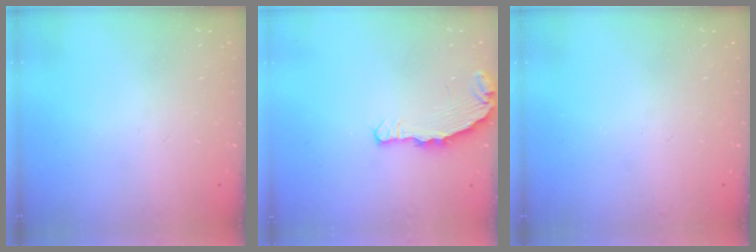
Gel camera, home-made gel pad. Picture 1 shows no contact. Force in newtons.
{"total": 4.5, "press": 4.5, "slide": 0.1}
{"total": 0.0}